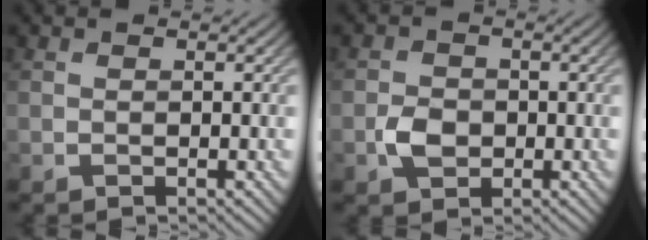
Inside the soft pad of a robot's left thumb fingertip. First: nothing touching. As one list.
[{"total": 3.0, "force": [-0.8, 2.4, 1.6], "torque": [-0.032, -0.004, -0.021]}]